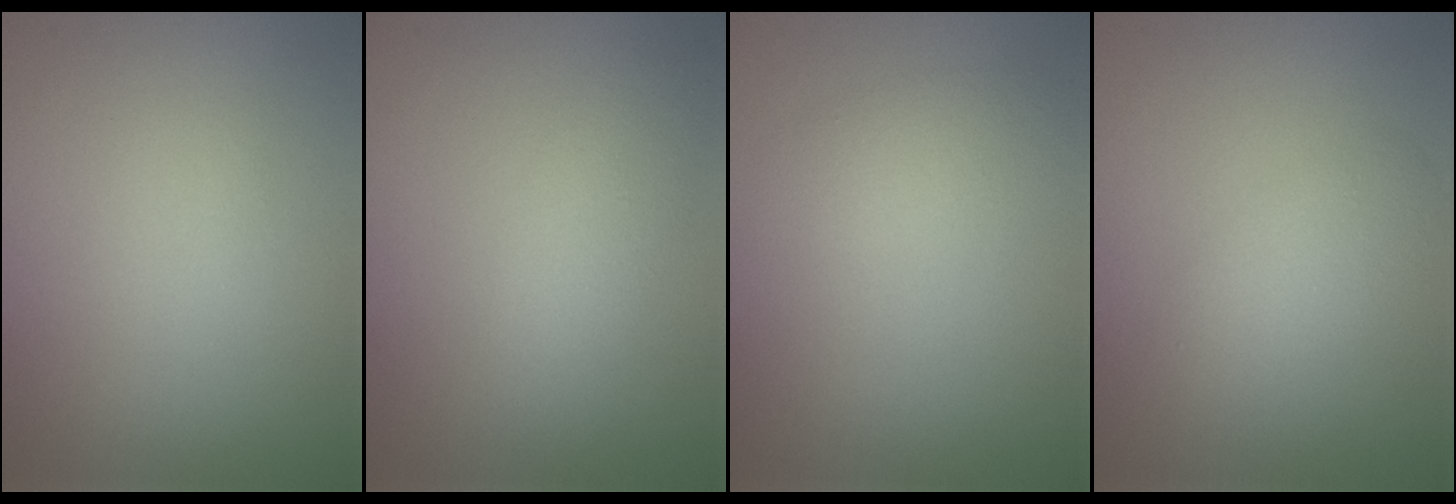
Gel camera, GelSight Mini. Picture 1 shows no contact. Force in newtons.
{"total": 2.8, "press": 2.8, "slide": 0.2}
{"total": 2.0, "press": 2.0, "slide": 0.1}
{"total": 2.6, "press": 2.6, "slide": 0.1}